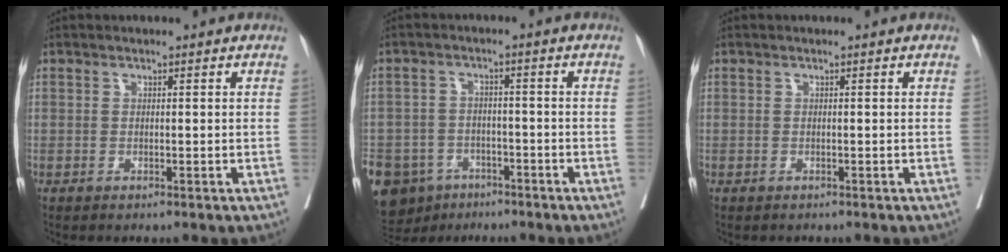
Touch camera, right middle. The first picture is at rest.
{"total": 15.9, "force": [-9.8, 11.2, 5.6], "torque": [-0.163, -0.003, -0.138]}
{"total": 0.8, "force": [-0.7, 0.5, 0.0], "torque": [-0.011, 0.000, -0.010]}